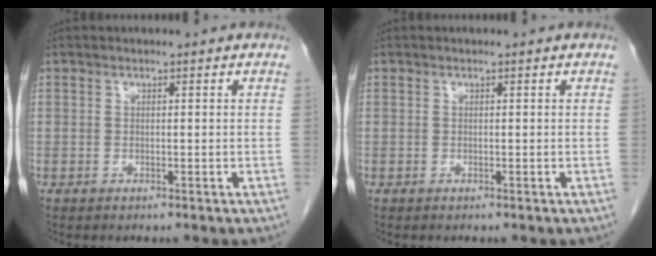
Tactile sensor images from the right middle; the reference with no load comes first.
{"total": 0.0}